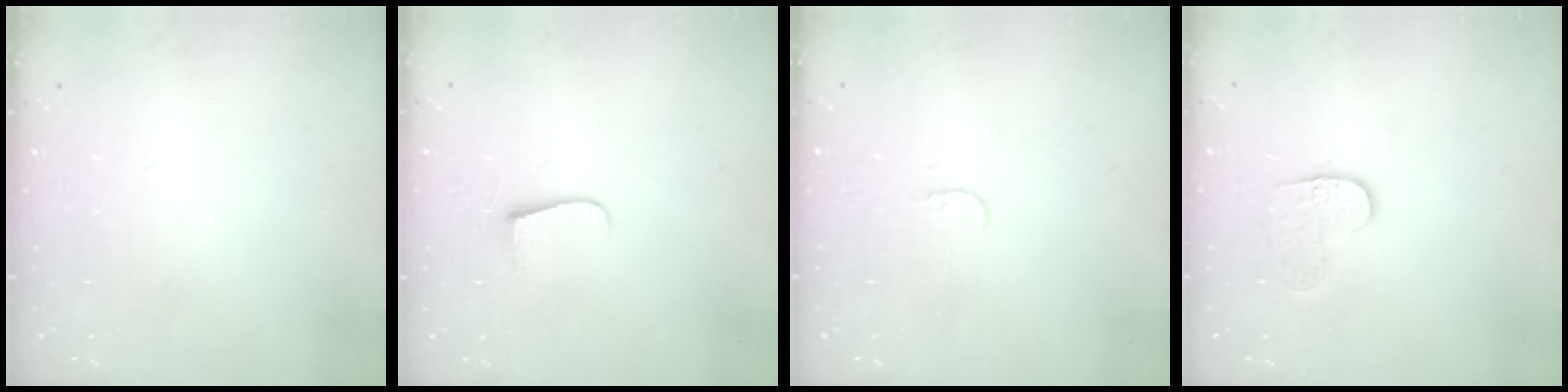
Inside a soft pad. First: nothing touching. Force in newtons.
{"total": 4.8, "press": 4.8, "slide": 0.6}
{"total": 3.6, "press": 3.6, "slide": 0.3}
{"total": 4.0, "press": 3.9, "slide": 0.4}